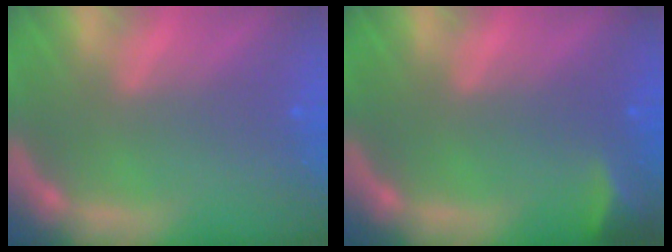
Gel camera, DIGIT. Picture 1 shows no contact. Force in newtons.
{"total": 2.4}